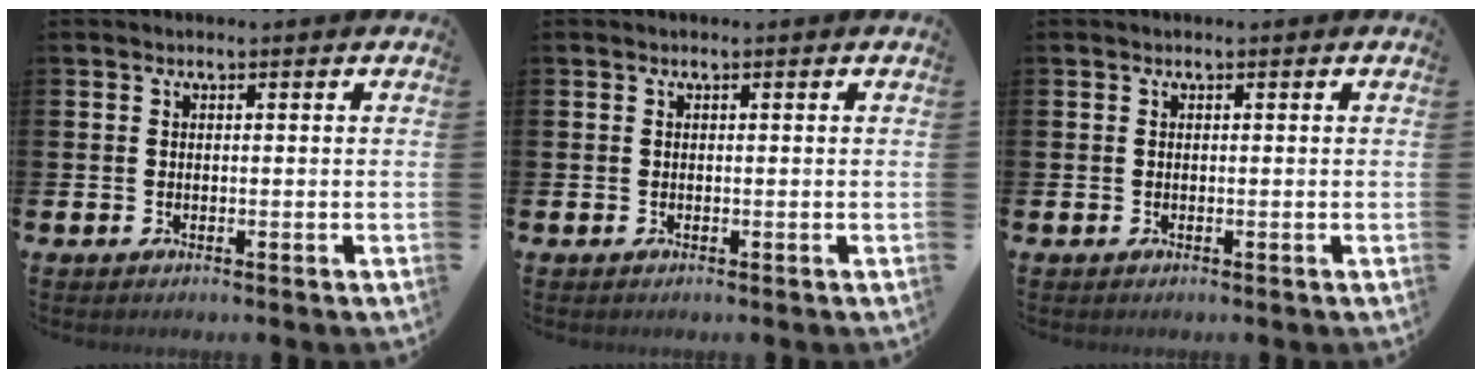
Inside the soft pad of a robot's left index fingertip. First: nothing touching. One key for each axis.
{"total": 0.0}
{"total": 0.0}